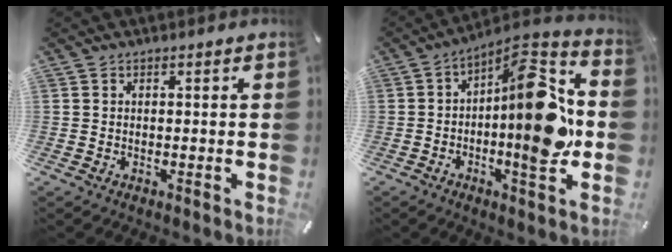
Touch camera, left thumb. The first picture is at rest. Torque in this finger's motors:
{"motor_torque": [1.71, 3.29, 2.06, -0.05, 0.55]}